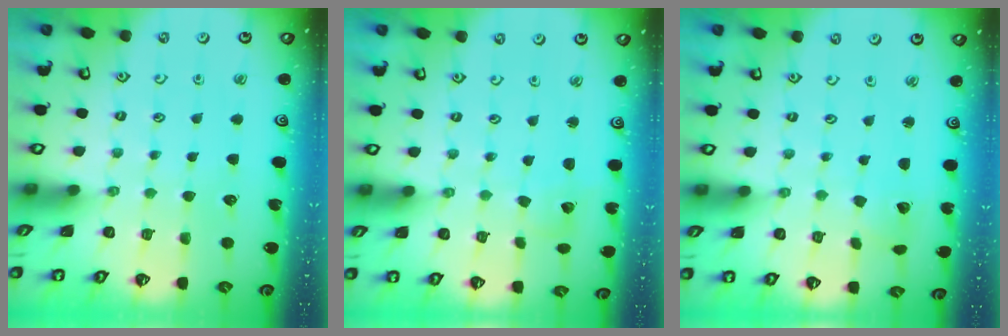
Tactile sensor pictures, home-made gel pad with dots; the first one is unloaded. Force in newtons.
{"total": 3.1, "press": 3.1, "slide": 0.3}
{"total": 2.2, "press": 2.2, "slide": 0.2}